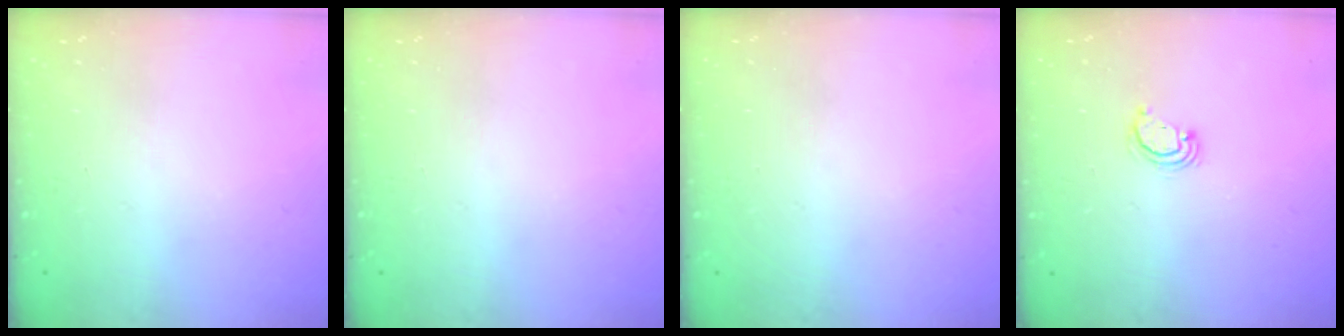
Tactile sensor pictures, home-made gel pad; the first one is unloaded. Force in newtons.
{"total": 0.0}
{"total": 0.0}
{"total": 2.6, "press": 2.6, "slide": 0.3}